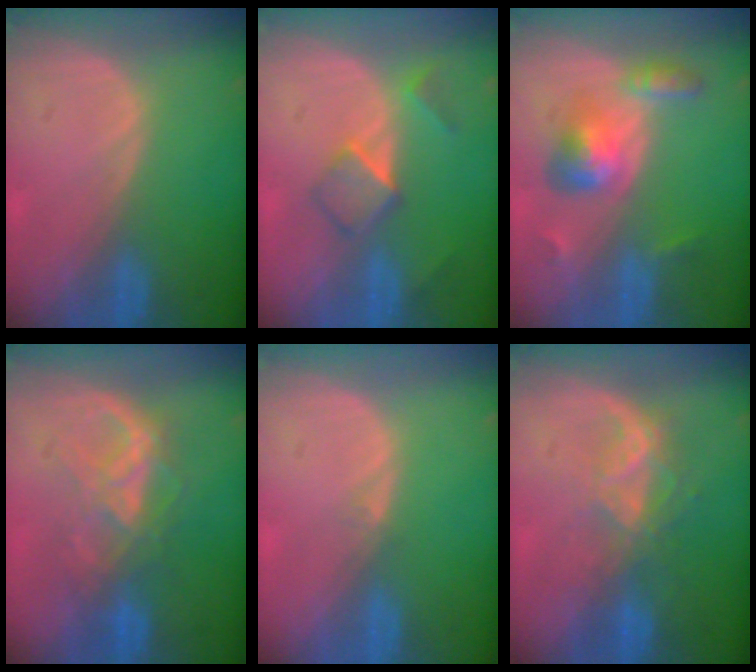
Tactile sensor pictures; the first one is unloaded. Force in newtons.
{"total": 5.1, "press": 4.5, "slide": 2.5}
{"total": 6.3, "press": 5.7, "slide": 2.8}
{"total": 6.5, "press": 6.5, "slide": 0.5}
{"total": 0.6, "press": 0.5, "slide": 0.4}
{"total": 6.6, "press": 5.7, "slide": 3.4}